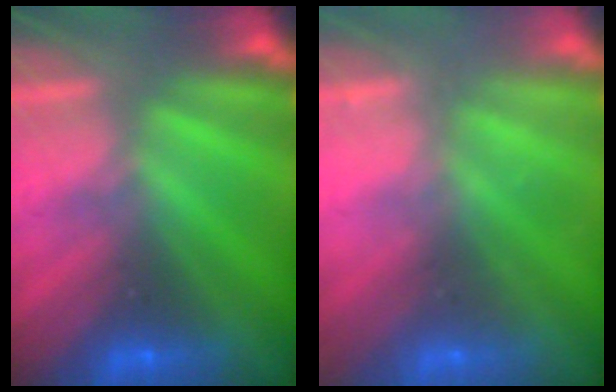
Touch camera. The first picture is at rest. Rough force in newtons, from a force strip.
{"total": 2.2}